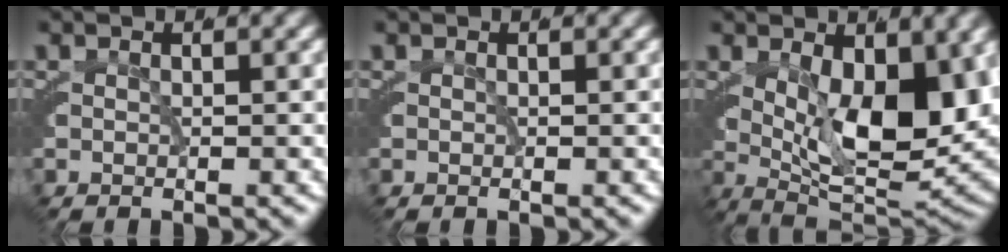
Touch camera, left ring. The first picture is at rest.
{"total": 0.0}
{"total": 11.0, "force": [0.9, 4.6, 10.0], "torque": [-0.138, -0.026, 0.028]}